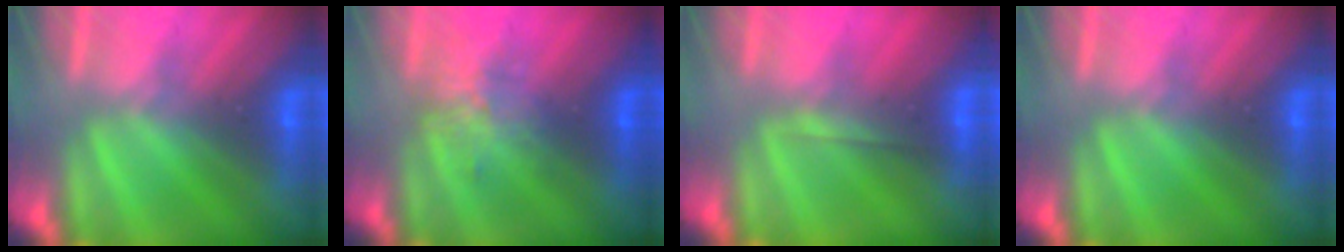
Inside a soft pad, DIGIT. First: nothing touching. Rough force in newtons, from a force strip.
{"total": 3.8}
{"total": 2.0}
{"total": 0.0}